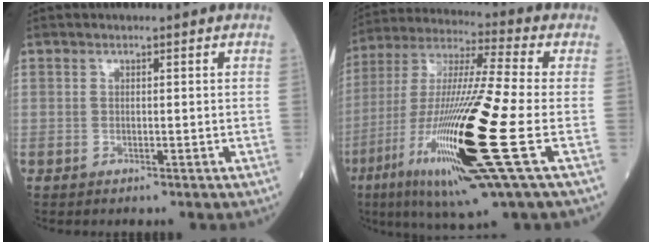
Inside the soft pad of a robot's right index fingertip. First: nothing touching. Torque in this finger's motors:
{"motor_torque": [2.12, -0.02, 1.06, 0.21]}